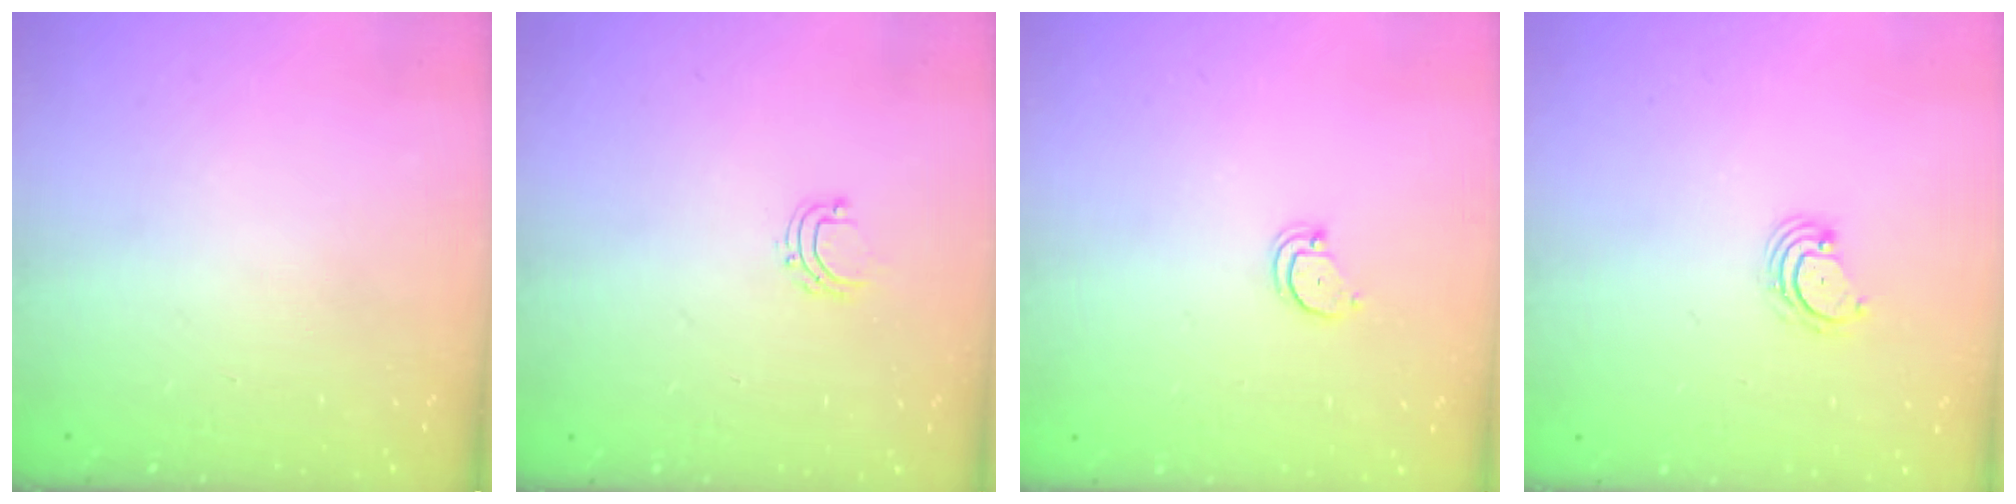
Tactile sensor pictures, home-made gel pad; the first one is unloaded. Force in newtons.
{"total": 4.5, "press": 4.5, "slide": 0.3}
{"total": 2.4, "press": 2.4, "slide": 0.2}
{"total": 3.3, "press": 3.3, "slide": 0.6}